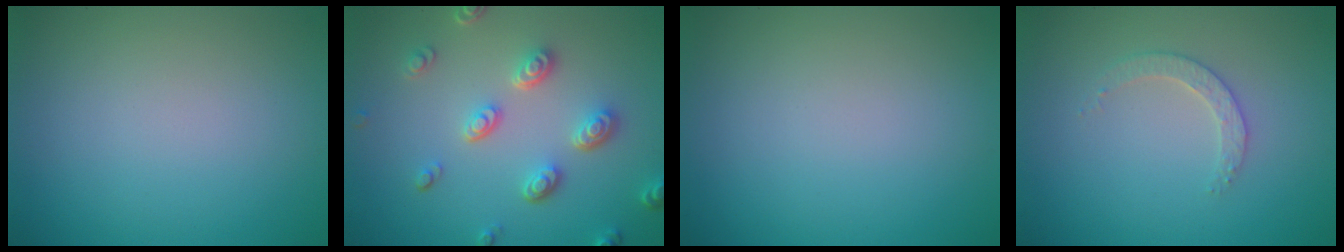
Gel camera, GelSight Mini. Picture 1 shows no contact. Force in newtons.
{"total": 4.1, "press": 3.4, "slide": 2.3}
{"total": 0.0}
{"total": 1.9, "press": 1.8, "slide": 0.6}